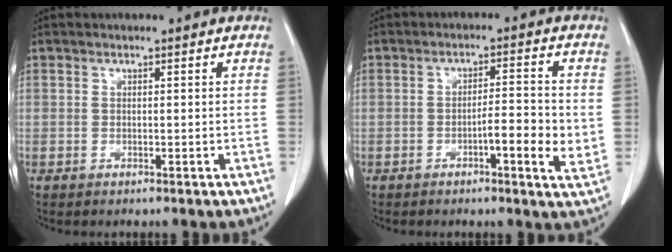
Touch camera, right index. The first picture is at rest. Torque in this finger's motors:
{"motor_torque": [1.40, -0.32, 0.55, 0.07]}